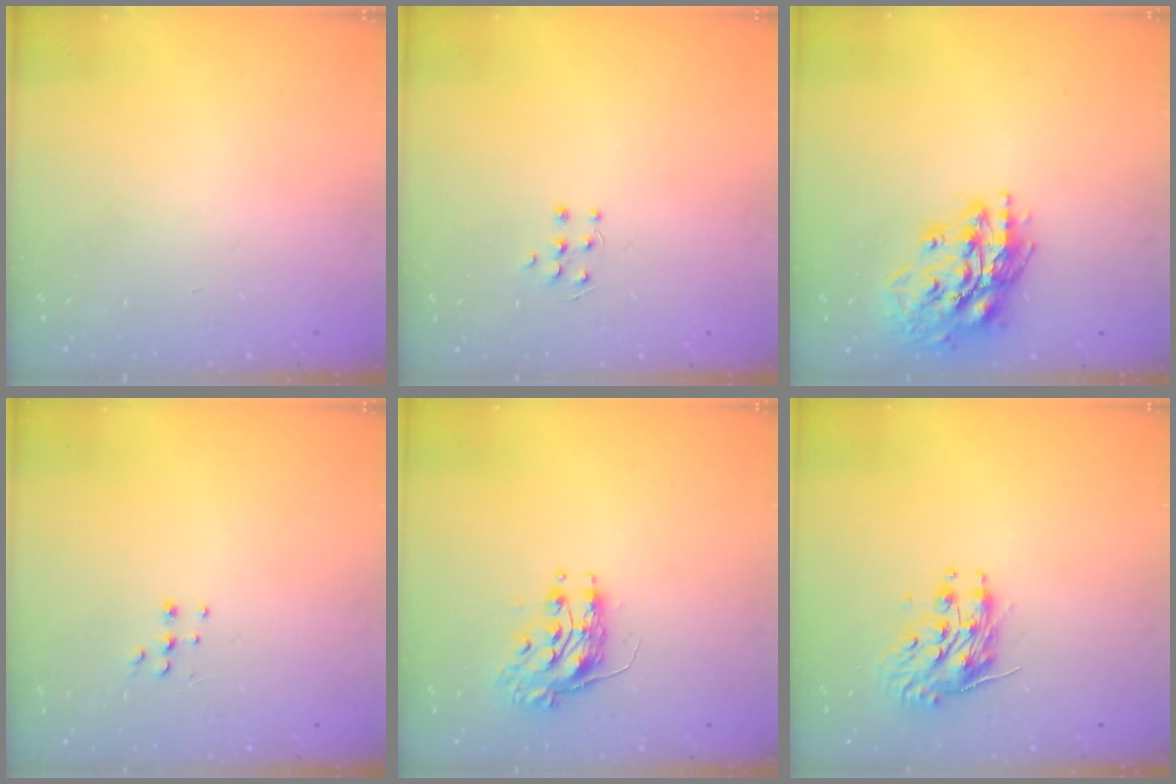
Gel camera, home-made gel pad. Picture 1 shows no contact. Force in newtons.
{"total": 4.8, "press": 4.7, "slide": 0.8}
{"total": 17.4, "press": 17.1, "slide": 2.7}
{"total": 5.3, "press": 5.2, "slide": 0.5}
{"total": 8.3, "press": 8.3, "slide": 0.2}
{"total": 9.2, "press": 9.2, "slide": 0.2}